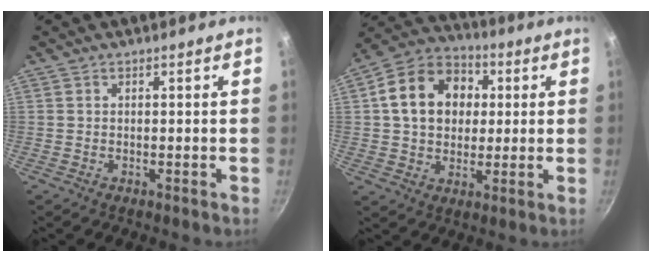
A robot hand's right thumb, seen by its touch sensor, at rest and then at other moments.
{"total": 15.8, "force": [2.7, 12.4, 9.3], "torque": [-0.134, 0.024, 0.034]}